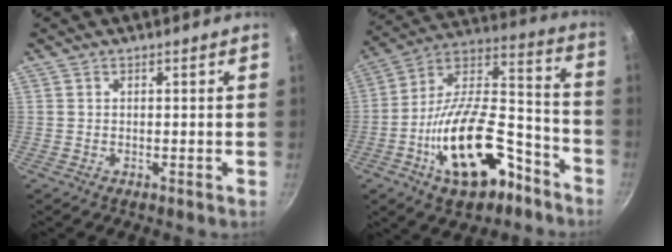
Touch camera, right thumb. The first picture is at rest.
{"total": 23.6, "force": [-10.9, 11.7, 17.3], "torque": [-0.248, 0.086, -0.170]}